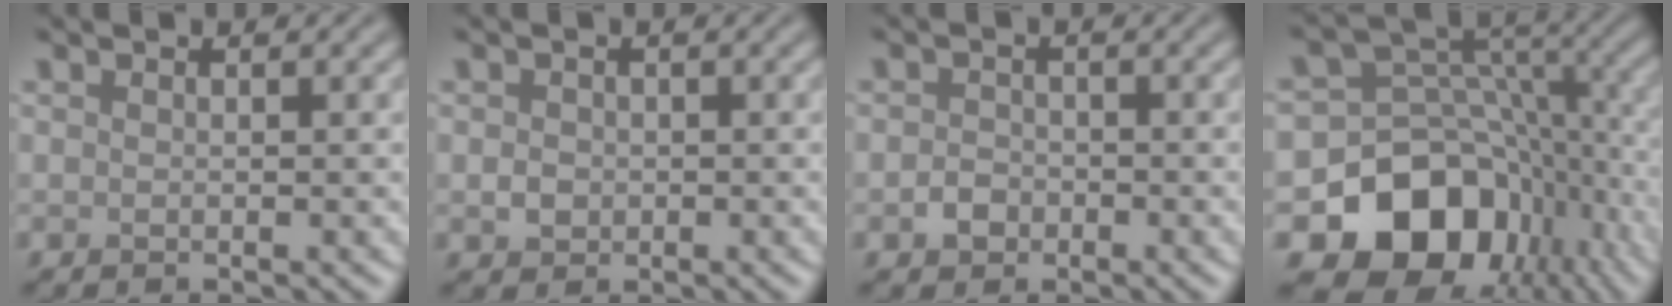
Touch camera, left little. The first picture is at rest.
{"total": 1.3, "force": [-0.2, 1.2, 0.5], "torque": [-0.006, -0.003, -0.006]}
{"total": 1.6, "force": [-0.8, 1.3, 0.6], "torque": [-0.006, 0.001, -0.018]}
{"total": 13.0, "force": [-5.9, 9.8, 6.1], "torque": [-0.112, -0.010, -0.101]}